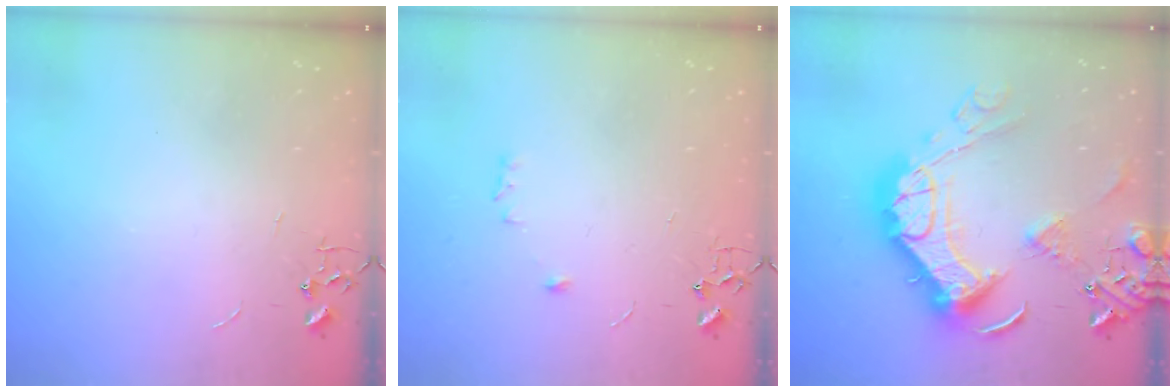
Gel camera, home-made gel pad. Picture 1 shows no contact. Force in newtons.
{"total": 4.9, "press": 4.8, "slide": 0.9}
{"total": 25.9, "press": 25.7, "slide": 3.3}